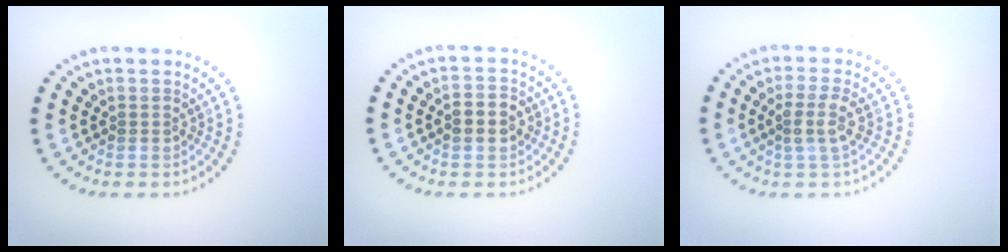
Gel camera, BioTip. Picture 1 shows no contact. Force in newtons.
{"total": 3.5, "press": 3.5, "slide": 0.2}
{"total": 2.2, "press": 1.9, "slide": 1.1}